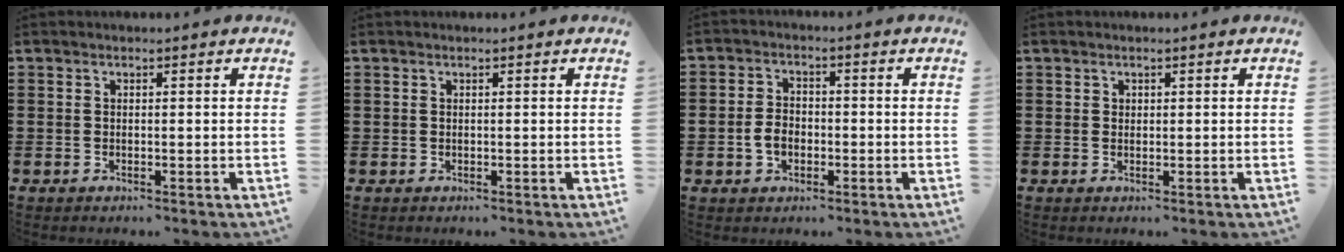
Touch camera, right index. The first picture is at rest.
{"total": 0.0}
{"total": 3.6, "force": [-1.1, 2.6, 2.3], "torque": [-0.054, 0.003, -0.023]}
{"total": 0.6, "force": [0.3, 0.5, 0.1], "torque": [-0.004, 0.002, 0.006]}